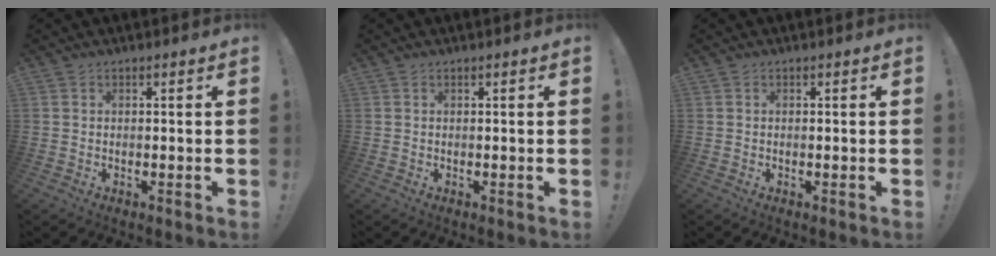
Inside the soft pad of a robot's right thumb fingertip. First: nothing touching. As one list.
[{"total": 0.0}, {"total": 0.0}]